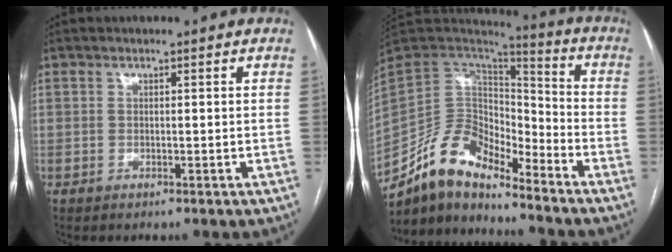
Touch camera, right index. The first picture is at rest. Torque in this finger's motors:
{"motor_torque": [0.97, -1.16, -0.03, -0.10]}